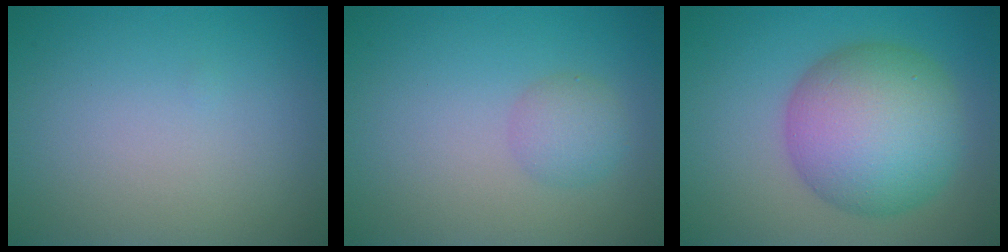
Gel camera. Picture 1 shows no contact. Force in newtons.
{"total": 2.0, "press": 2.0, "slide": 0.1}
{"total": 10.0, "press": 10.0, "slide": 0.2}